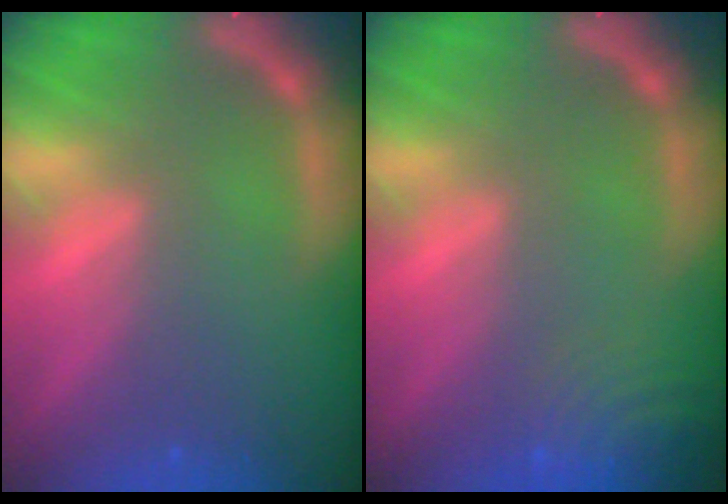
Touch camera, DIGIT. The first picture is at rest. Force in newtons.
{"total": 7.5}